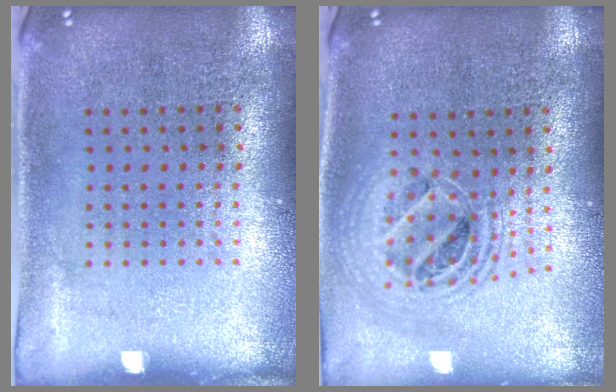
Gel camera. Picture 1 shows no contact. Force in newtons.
{"total": 1.9, "press": 1.6, "slide": 1.1}